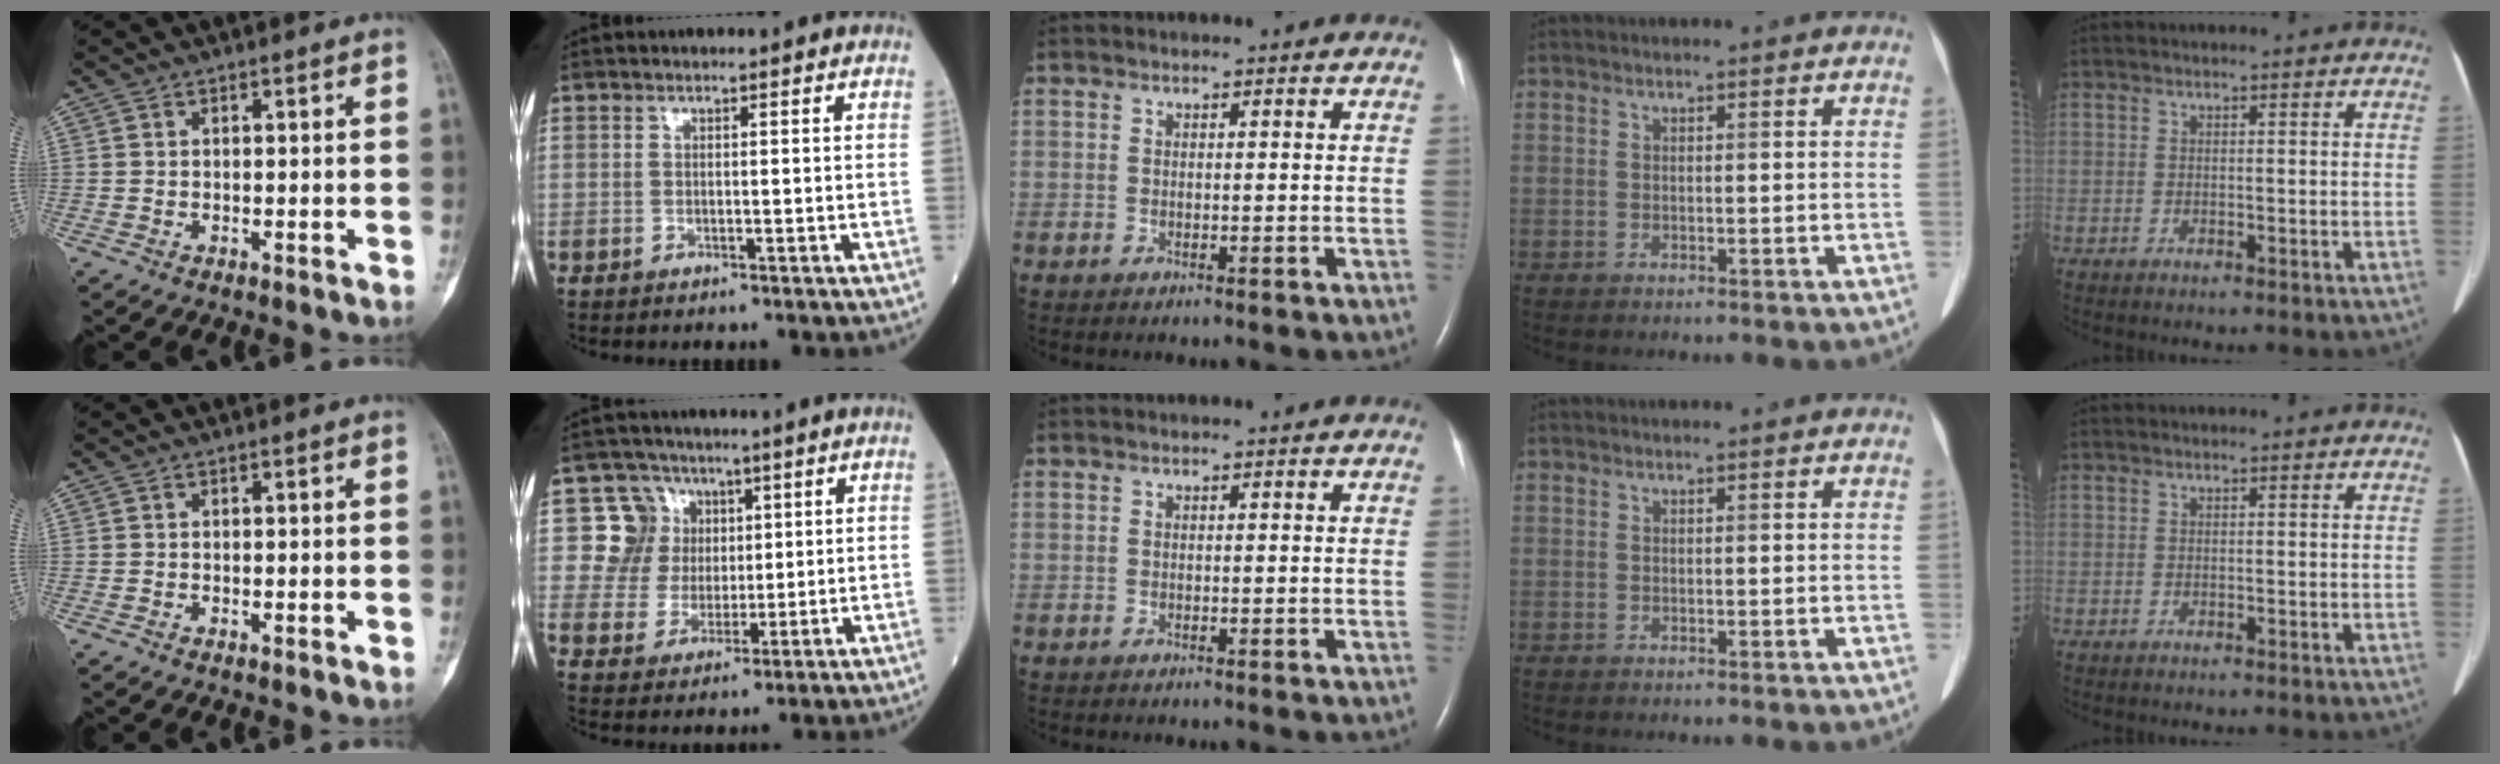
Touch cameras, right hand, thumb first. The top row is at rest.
{"index": {"total": 7.5, "force": [2.4, 7.1, -0.1], "torque": [0.009, 0.019, 0.044]}}